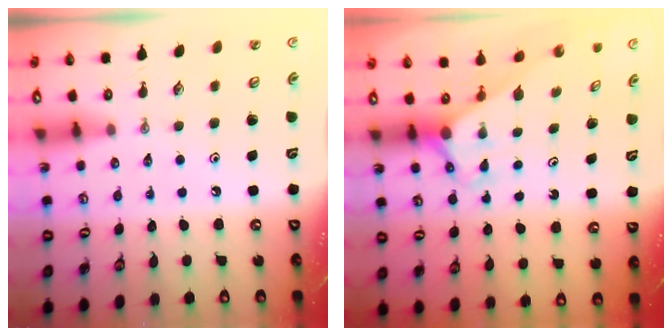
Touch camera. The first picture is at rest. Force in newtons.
{"total": 3.0, "press": 3.0, "slide": 0.0}